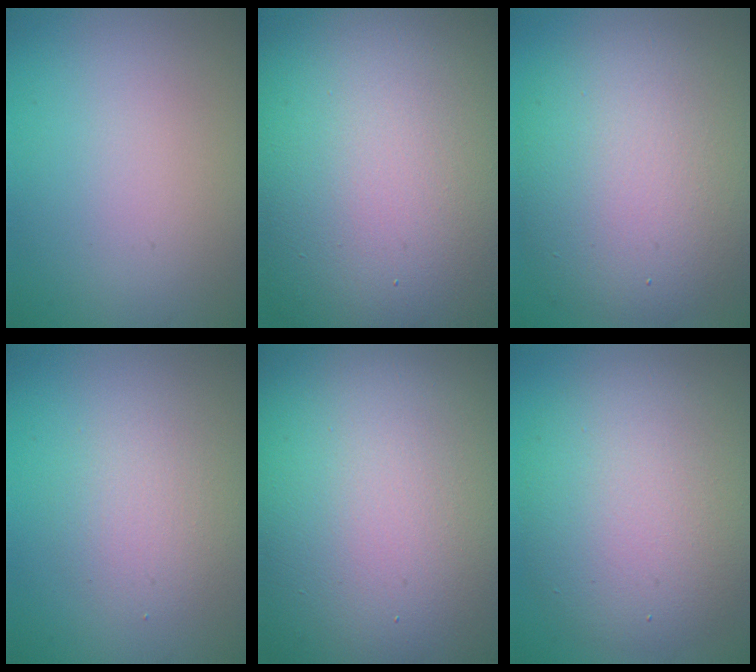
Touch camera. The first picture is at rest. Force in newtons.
{"total": 20.6, "press": 20.5, "slide": 1.3}
{"total": 10.4, "press": 10.4, "slide": 0.6}
{"total": 2.6, "press": 2.6, "slide": 0.1}
{"total": 26.4, "press": 26.3, "slide": 1.2}
{"total": 8.7, "press": 8.7, "slide": 0.4}